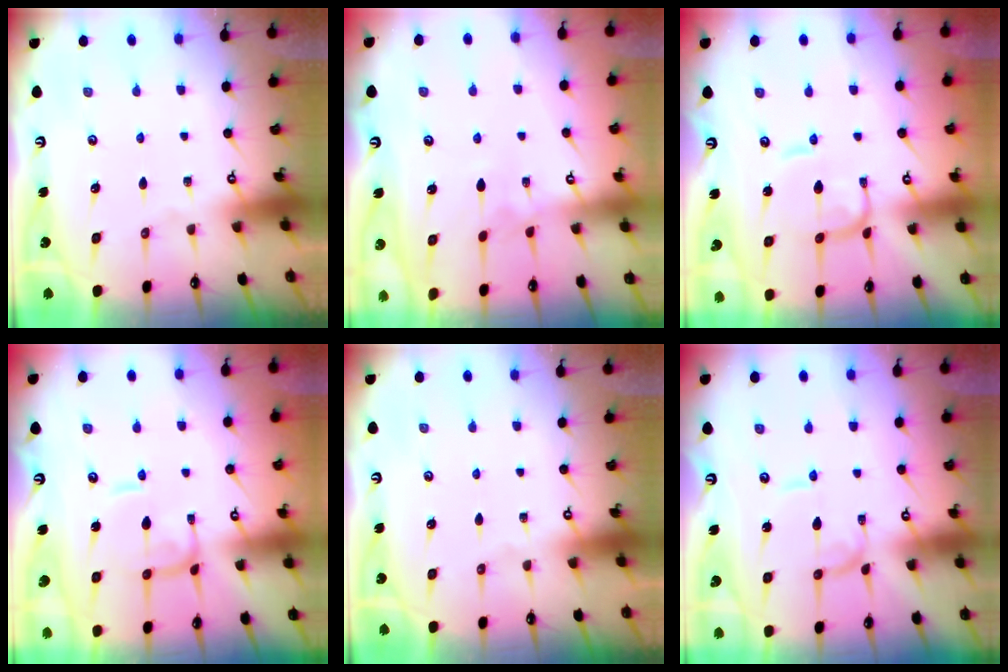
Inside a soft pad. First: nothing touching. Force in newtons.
{"total": 3.4, "press": 3.4, "slide": 0.1}
{"total": 1.0, "press": 0.9, "slide": 0.4}
{"total": 1.0, "press": 0.9, "slide": 0.4}
{"total": 0.0}
{"total": 0.6, "press": 0.6, "slide": 0.1}